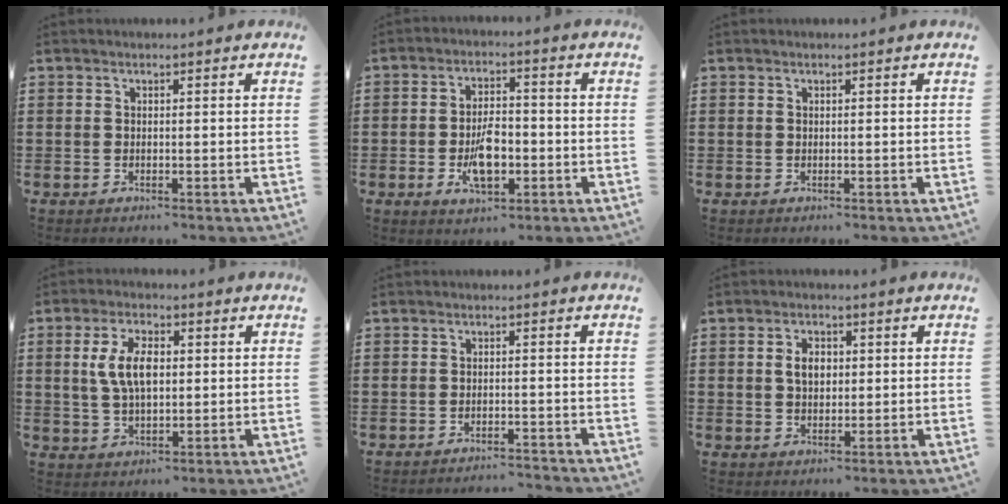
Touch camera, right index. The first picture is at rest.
{"total": 6.9, "force": [-1.9, 3.3, 5.8], "torque": [-0.108, 0.002, -0.038]}
{"total": 0.0}
{"total": 7.0, "force": [0.9, 3.5, 6.1], "torque": [-0.131, 0.010, 0.012]}
{"total": 2.0, "force": [-2.0, -0.2, 0.2], "torque": [-0.006, 0.002, -0.042]}
{"total": 3.4, "force": [0.4, 2.2, 2.5], "torque": [-0.048, 0.008, 0.004]}